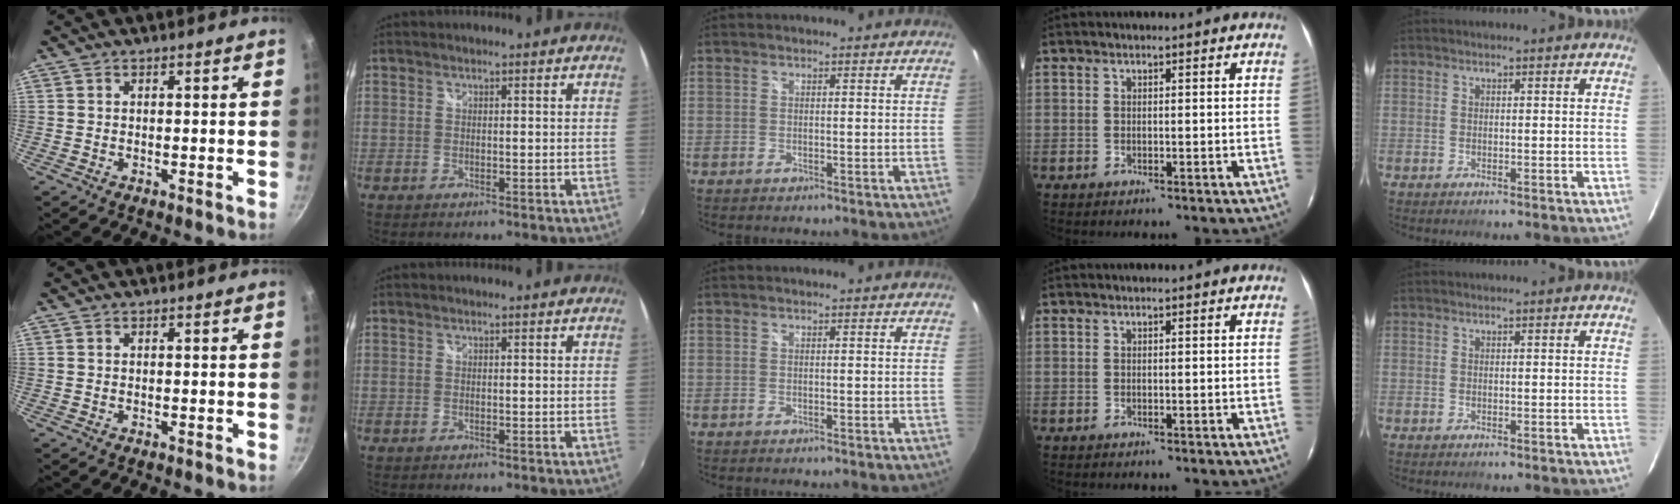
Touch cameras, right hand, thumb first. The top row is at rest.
{}